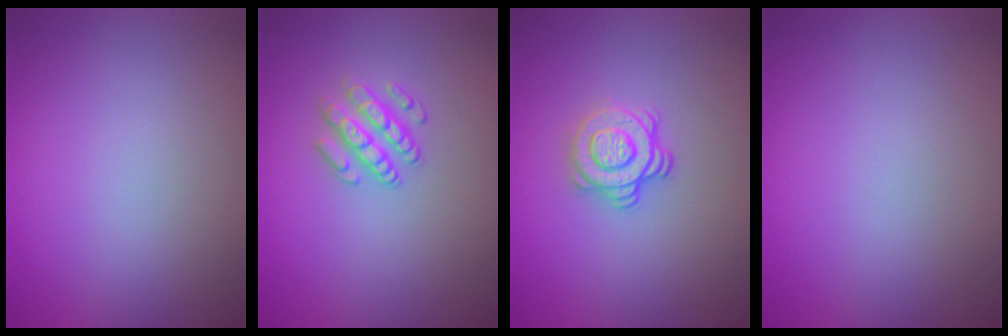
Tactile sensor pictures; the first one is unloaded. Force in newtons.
{"total": 2.5, "press": 2.3, "slide": 0.9}
{"total": 2.9, "press": 2.5, "slide": 1.4}
{"total": 0.0}